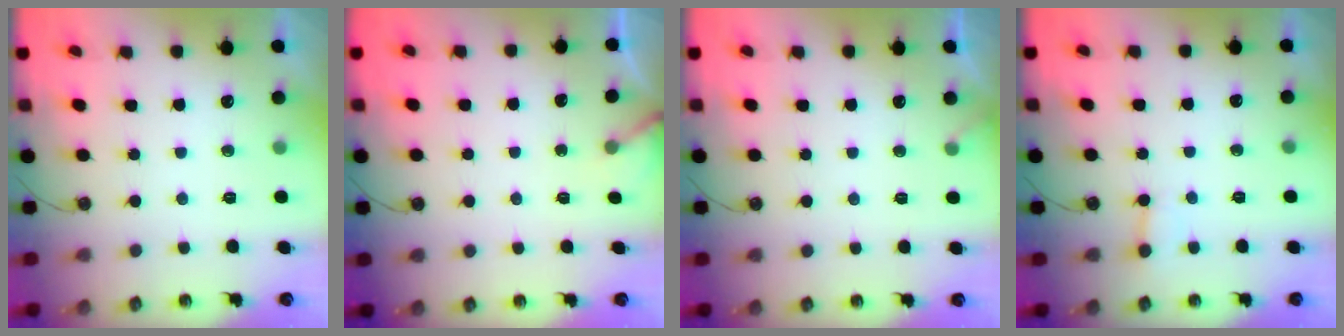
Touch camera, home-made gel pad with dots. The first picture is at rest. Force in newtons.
{"total": 3.0, "press": 3.0, "slide": 0.3}
{"total": 2.4, "press": 2.4, "slide": 0.2}
{"total": 2.0, "press": 2.0, "slide": 0.0}